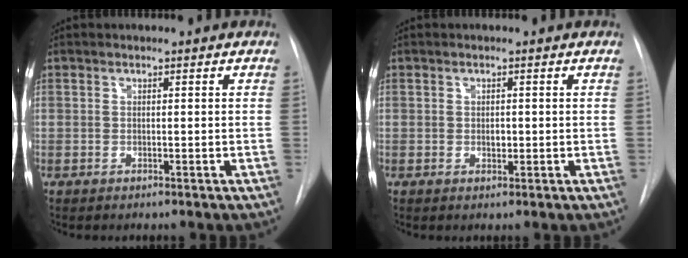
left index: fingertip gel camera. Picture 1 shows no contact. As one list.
[{"total": 1.1, "force": [0.0, 0.8, 0.9], "torque": [-0.013, 0.001, 0.001]}]